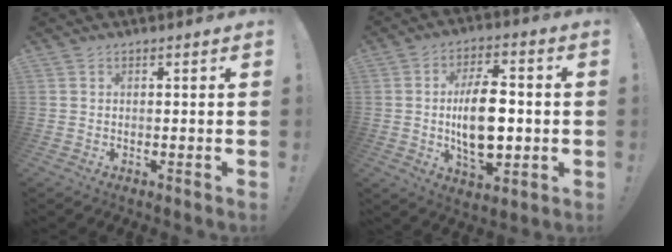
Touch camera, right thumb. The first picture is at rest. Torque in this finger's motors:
{"motor_torque": [2.12, 2.62, 1.16, -0.91, 0.57]}